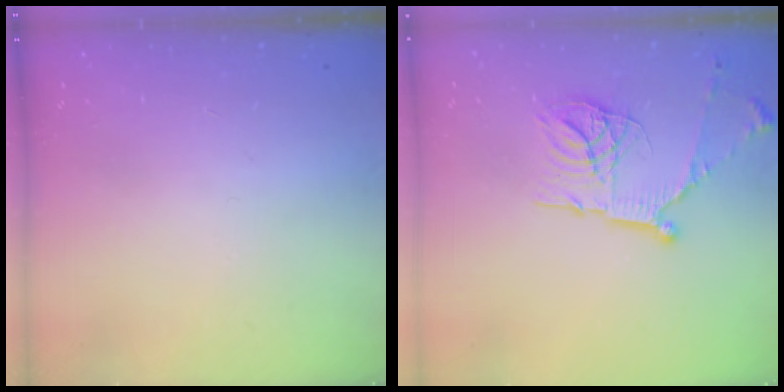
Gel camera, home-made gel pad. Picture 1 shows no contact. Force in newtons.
{"total": 17.9, "press": 17.8, "slide": 1.6}